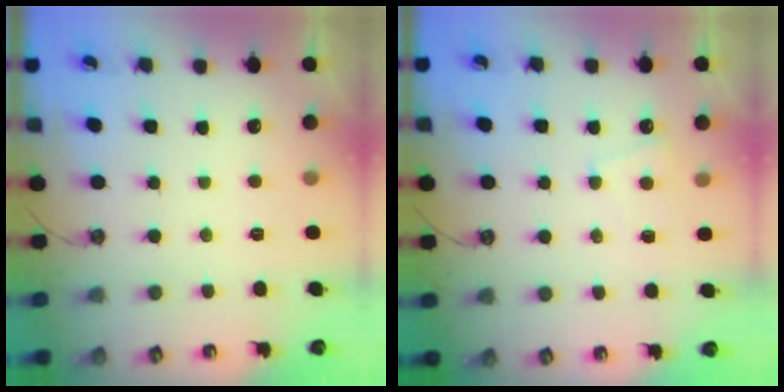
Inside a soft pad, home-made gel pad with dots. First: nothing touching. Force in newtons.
{"total": 1.7, "press": 1.6, "slide": 0.4}